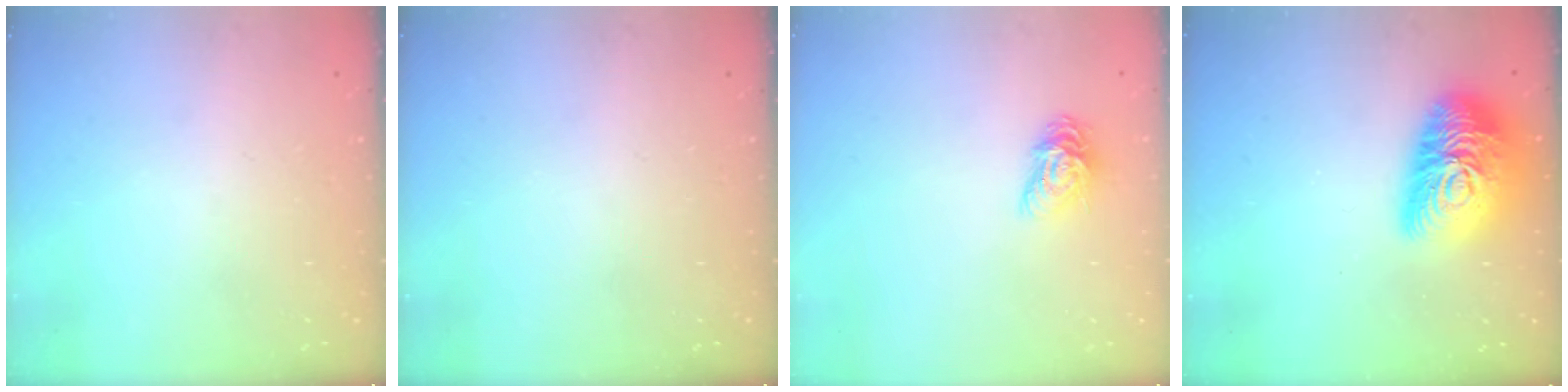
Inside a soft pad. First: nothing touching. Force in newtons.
{"total": 0.0}
{"total": 8.2, "press": 8.2, "slide": 0.3}
{"total": 18.7, "press": 18.6, "slide": 1.0}